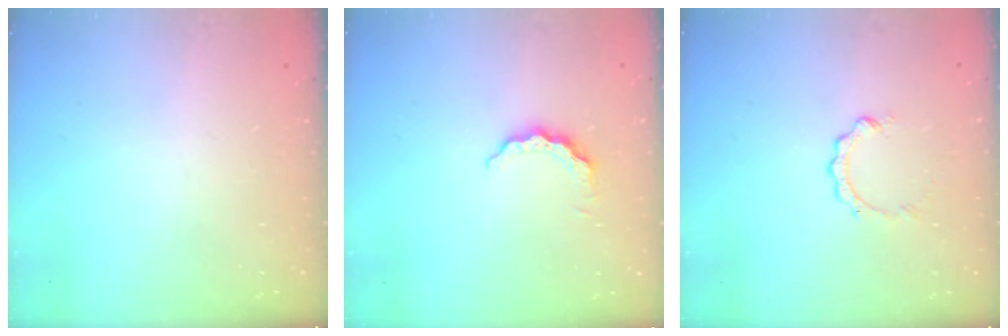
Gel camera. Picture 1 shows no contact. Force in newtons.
{"total": 6.4, "press": 6.4, "slide": 0.6}
{"total": 2.8, "press": 2.8, "slide": 0.4}